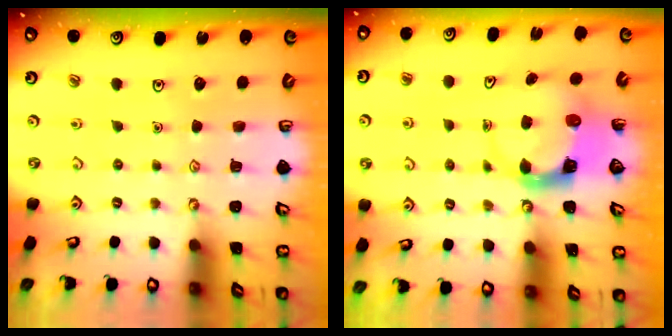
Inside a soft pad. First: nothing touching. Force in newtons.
{"total": 3.5, "press": 3.5, "slide": 0.5}